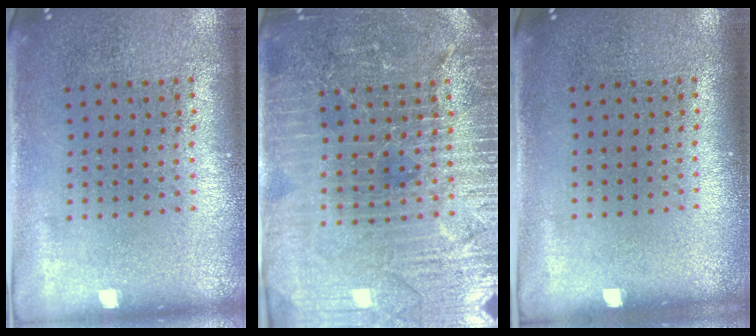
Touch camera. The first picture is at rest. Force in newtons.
{"total": 4.5, "press": 4.2, "slide": 1.5}
{"total": 0.0}